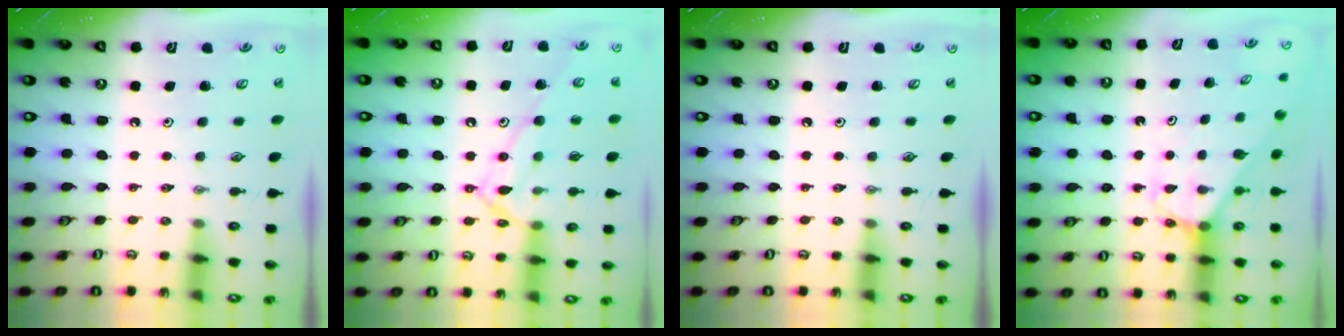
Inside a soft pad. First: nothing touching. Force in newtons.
{"total": 14.1, "press": 14.1, "slide": 0.9}
{"total": 0.0}
{"total": 2.5, "press": 2.5, "slide": 0.1}